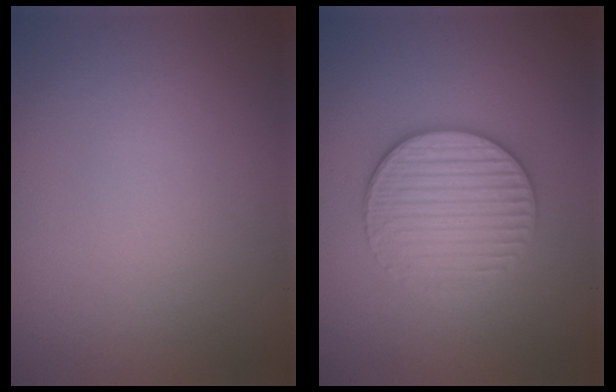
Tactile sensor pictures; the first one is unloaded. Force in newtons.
{"total": 3.8, "press": 3.4, "slide": 1.9}